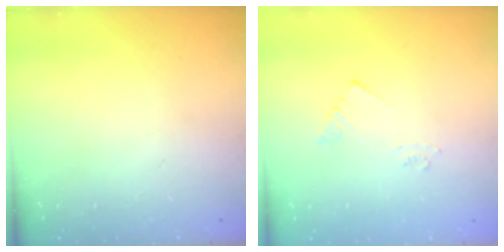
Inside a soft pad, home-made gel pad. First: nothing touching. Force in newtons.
{"total": 2.1, "press": 2.1, "slide": 0.3}